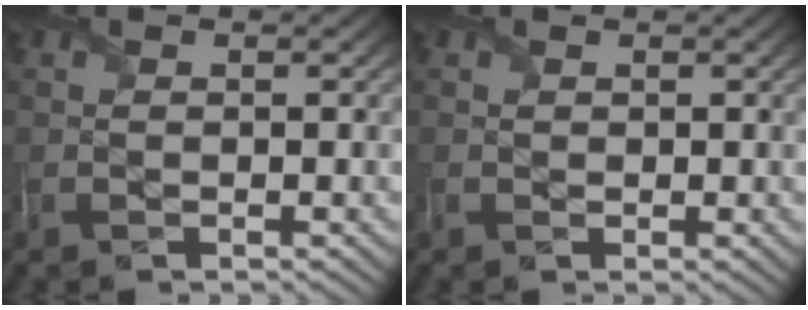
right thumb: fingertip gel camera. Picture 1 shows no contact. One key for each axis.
{"total": 0.6, "fx": 0.4, "fy": 0.5, "fz": -0.1, "tx": 0.004, "ty": 0.001, "tz": 0.009}